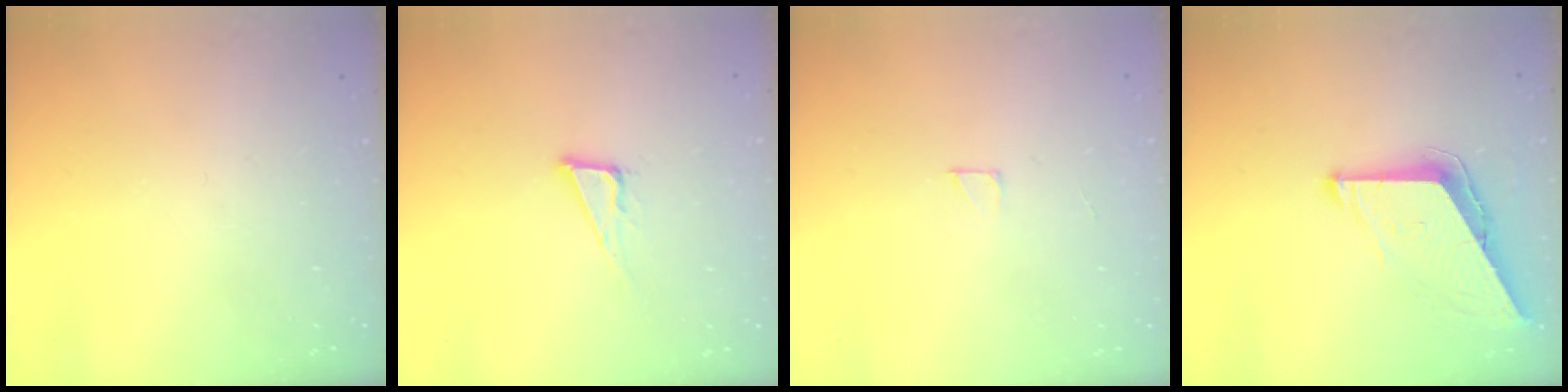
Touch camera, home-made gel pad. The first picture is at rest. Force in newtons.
{"total": 7.2, "press": 6.8, "slide": 2.6}
{"total": 2.0, "press": 2.0, "slide": 0.0}
{"total": 8.8, "press": 8.7, "slide": 0.4}